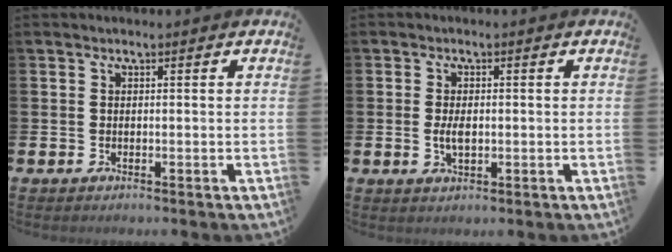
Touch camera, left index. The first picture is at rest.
{"total": 2.5, "force": [0.0, 1.2, 2.2], "torque": [-0.032, -0.001, -0.004]}